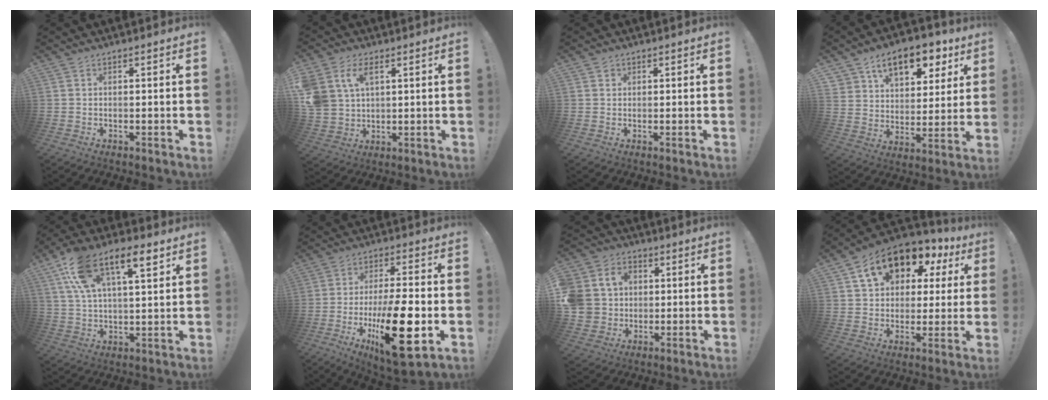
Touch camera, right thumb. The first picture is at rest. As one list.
[{"total": 9.6, "force": [4.3, 6.5, 5.6], "torque": [-0.130, -0.011, 0.086]}, {"total": 1.0, "force": [0.6, 0.8, 0.0], "torque": [0.001, 0.000, 0.011]}, {"total": 13.8, "force": [8.5, 8.4, 6.9], "torque": [-0.099, -0.050, 0.150]}, {"total": 16.0, "force": [8.6, 7.4, 11.4], "torque": [-0.196, -0.019, 0.153]}, {"total": 21.1, "force": [-6.4, 6.8, 18.9], "torque": [-0.306, 0.023, -0.091]}, {"total": 11.8, "force": [0.9, 10.9, 4.5], "torque": [-0.085, 0.012, 0.027]}, {"total": 15.1, "force": [8.4, 9.5, 8.2], "torque": [-0.133, -0.044, 0.151]}]